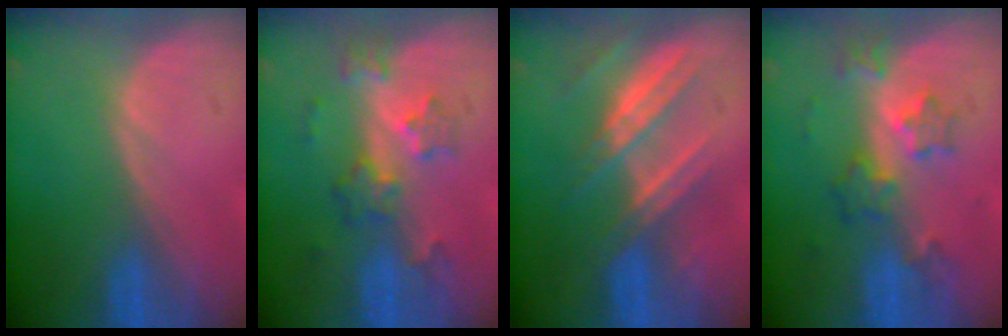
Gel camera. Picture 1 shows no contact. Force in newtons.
{"total": 6.1, "press": 5.3, "slide": 2.9}
{"total": 7.4, "press": 6.7, "slide": 3.1}
{"total": 6.1, "press": 5.5, "slide": 2.5}